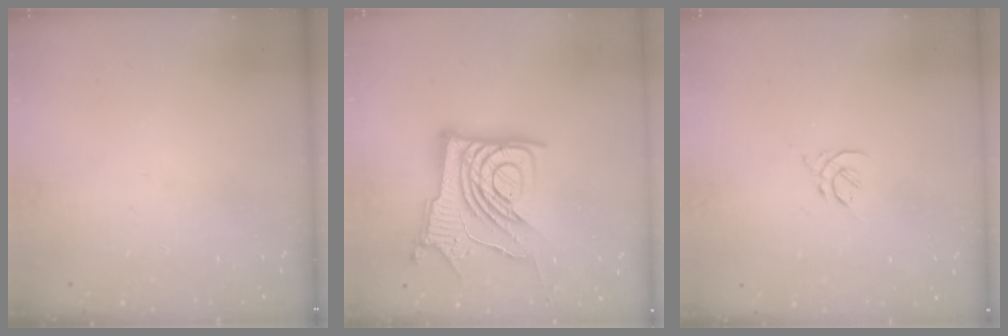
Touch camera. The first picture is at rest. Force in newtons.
{"total": 16.7, "press": 16.6, "slide": 2.2}
{"total": 2.6, "press": 2.5, "slide": 0.7}